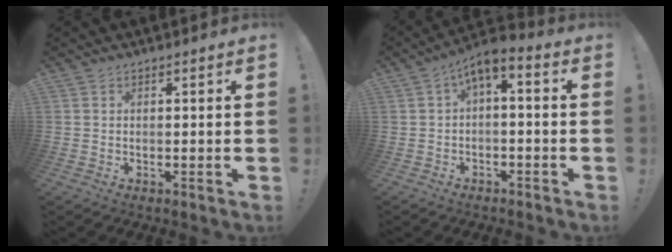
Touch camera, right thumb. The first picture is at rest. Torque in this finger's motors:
{"motor_torque": [1.00, 1.00, 0.03, 0.07, 0.13]}